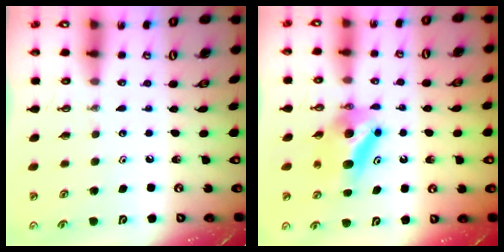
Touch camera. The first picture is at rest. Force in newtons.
{"total": 6.3, "press": 6.2, "slide": 0.9}